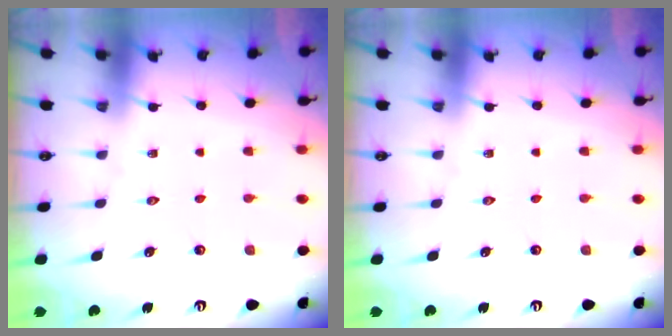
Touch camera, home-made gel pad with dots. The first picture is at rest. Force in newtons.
{"total": 0.0}